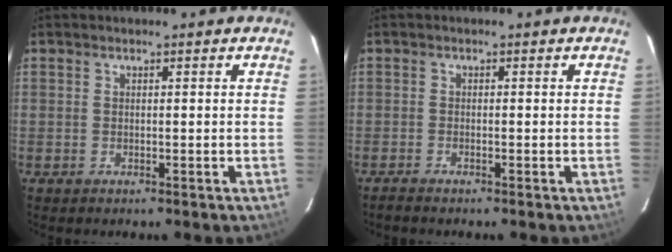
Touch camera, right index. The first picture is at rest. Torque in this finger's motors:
{"motor_torque": [-0.18, -0.22, 0.02, 0.01]}